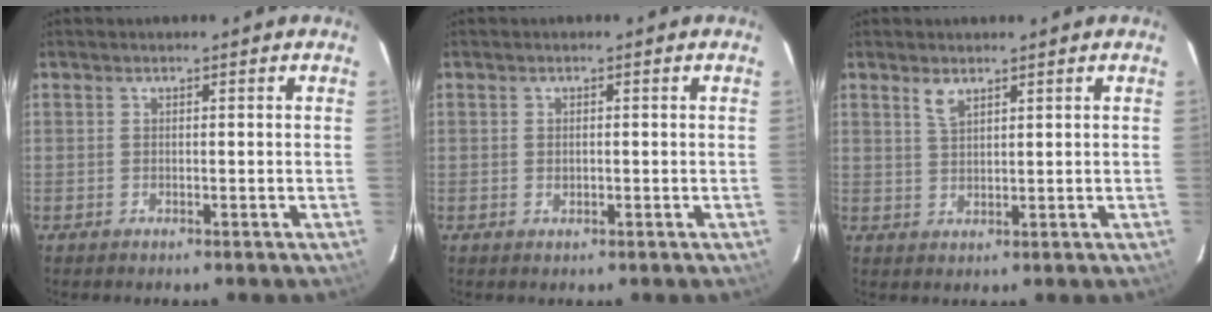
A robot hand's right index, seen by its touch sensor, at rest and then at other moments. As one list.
[{"total": 1.0, "force": [-0.1, 0.7, 0.7], "torque": [-0.011, 0.003, -0.001]}, {"total": 2.6, "force": [1.8, 0.9, 1.6], "torque": [-0.030, 0.000, 0.036]}]